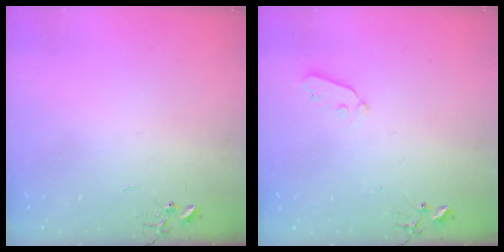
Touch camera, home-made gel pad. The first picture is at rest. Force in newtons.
{"total": 3.3, "press": 3.3, "slide": 0.4}